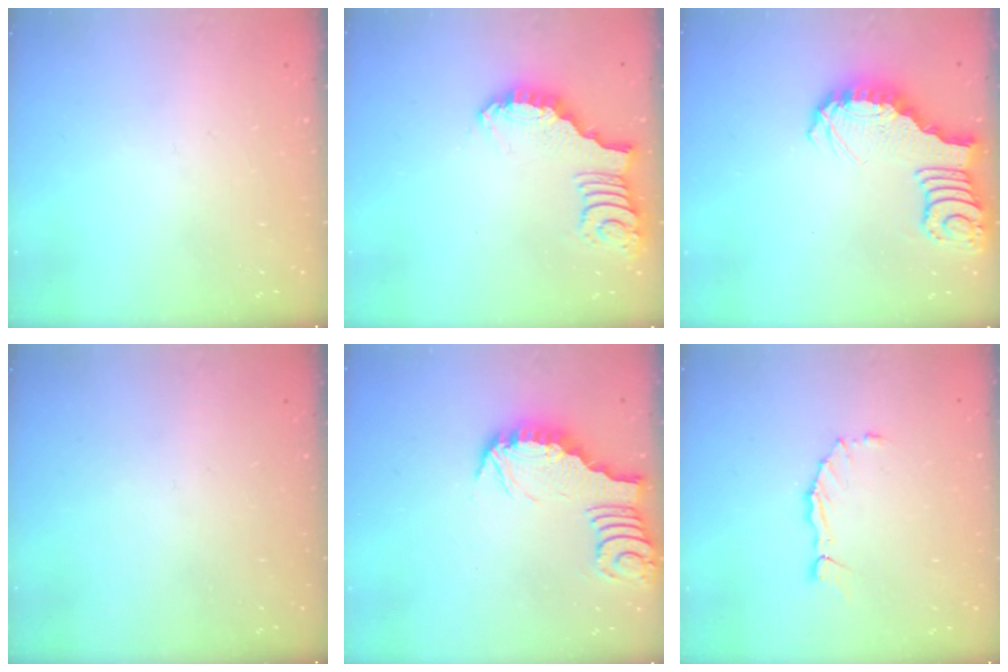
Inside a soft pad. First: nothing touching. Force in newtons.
{"total": 2.9, "press": 2.9, "slide": 0.1}
{"total": 3.4, "press": 3.3, "slide": 0.7}
{"total": 0.0}
{"total": 3.1, "press": 3.1, "slide": 0.3}
{"total": 1.7, "press": 1.6, "slide": 0.1}